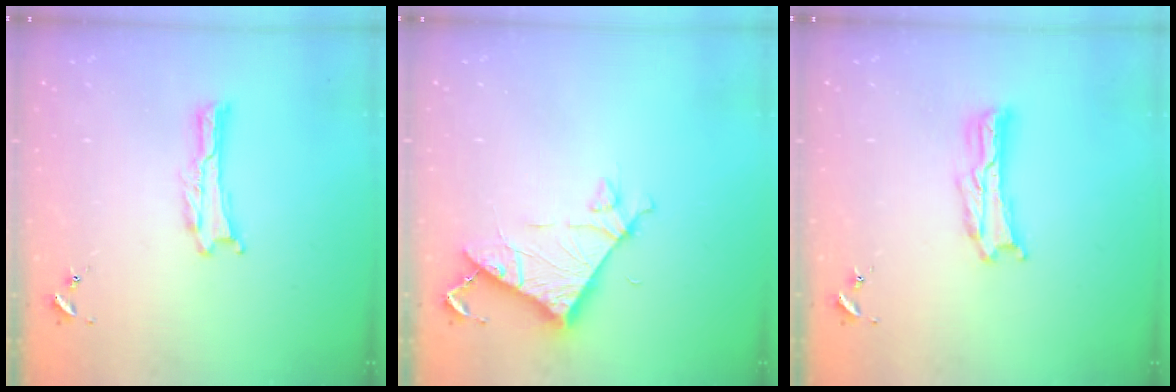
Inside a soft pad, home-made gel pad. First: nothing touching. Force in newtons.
{"total": 7.2, "press": 7.2, "slide": 0.4}
{"total": 1.6, "press": 1.6, "slide": 0.3}